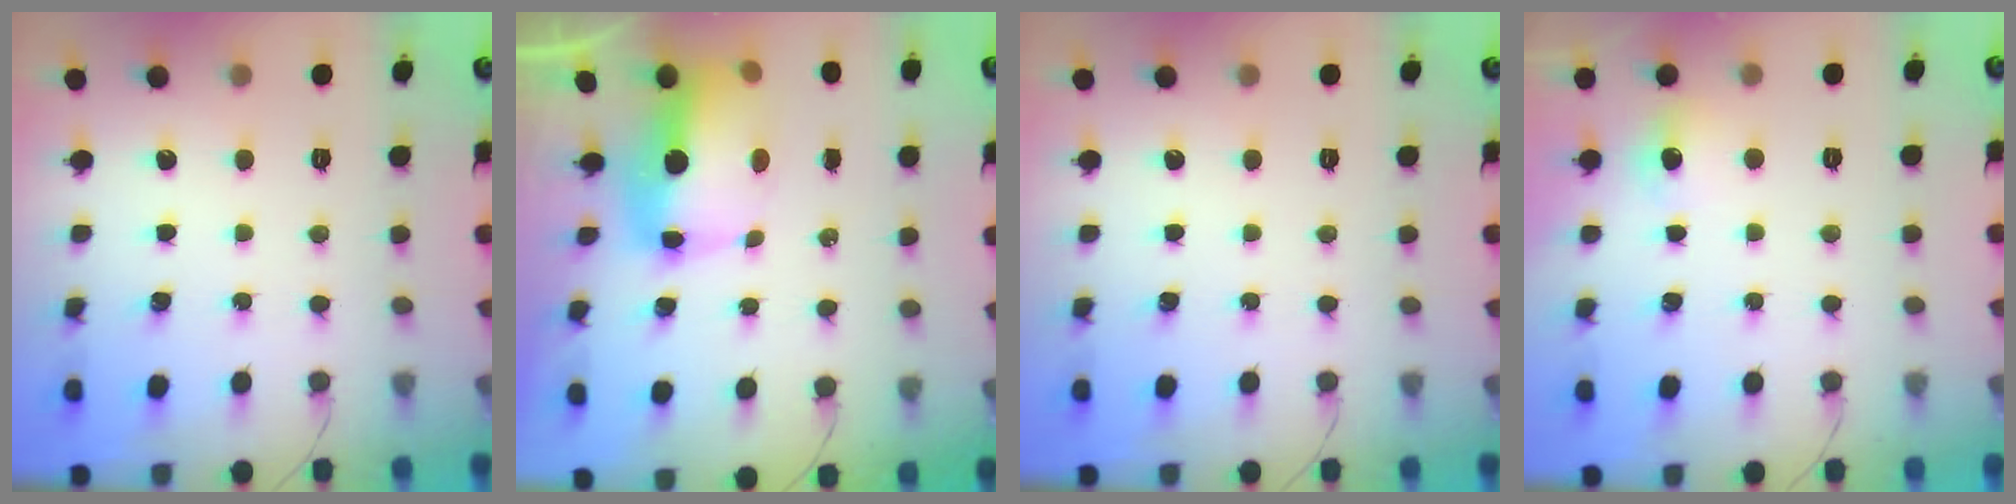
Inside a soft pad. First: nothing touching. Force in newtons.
{"total": 9.3, "press": 9.2, "slide": 1.4}
{"total": 0.0}
{"total": 8.3, "press": 4.8, "slide": 6.8}